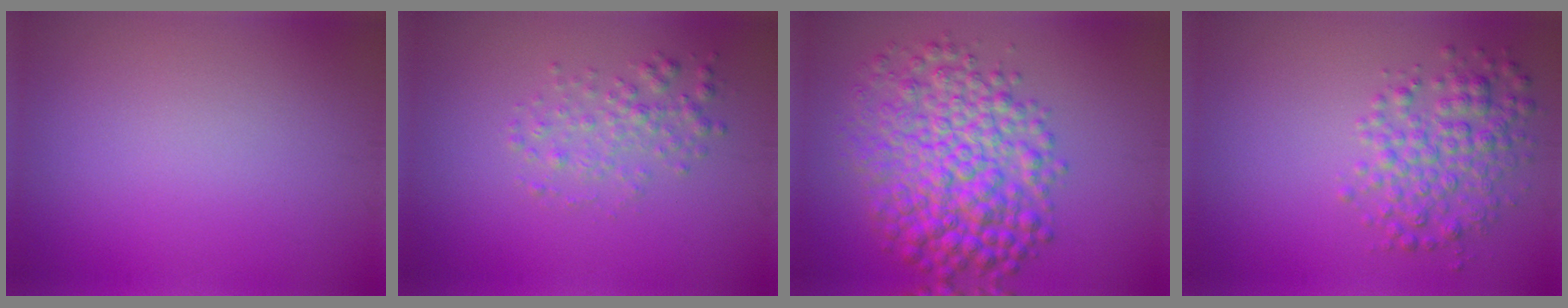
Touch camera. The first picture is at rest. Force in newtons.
{"total": 2.2, "press": 2.2, "slide": 0.0}
{"total": 8.4, "press": 8.4, "slide": 0.0}
{"total": 3.9, "press": 3.9, "slide": 0.1}